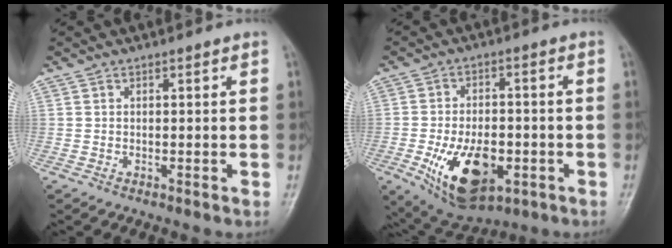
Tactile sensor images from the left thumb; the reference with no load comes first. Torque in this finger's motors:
{"motor_torque": [0.22, 1.95, 1.52, 0.52, 0.43]}